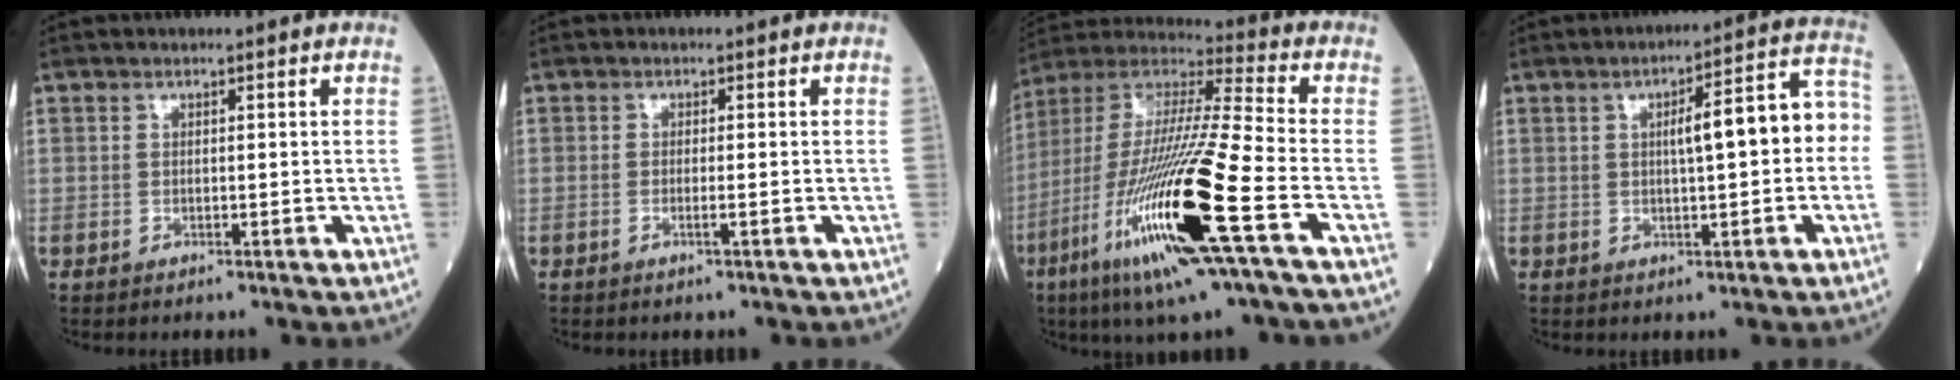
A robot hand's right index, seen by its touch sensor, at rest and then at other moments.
{"total": 0.9, "force": [-0.3, -0.2, 0.8], "torque": [-0.016, 0.001, -0.005]}
{"total": 23.5, "force": [-8.8, 1.0, 21.8], "torque": [-0.452, -0.041, -0.168]}
{"total": 9.1, "force": [0.3, 1.9, 8.9], "torque": [-0.120, 0.039, 0.004]}